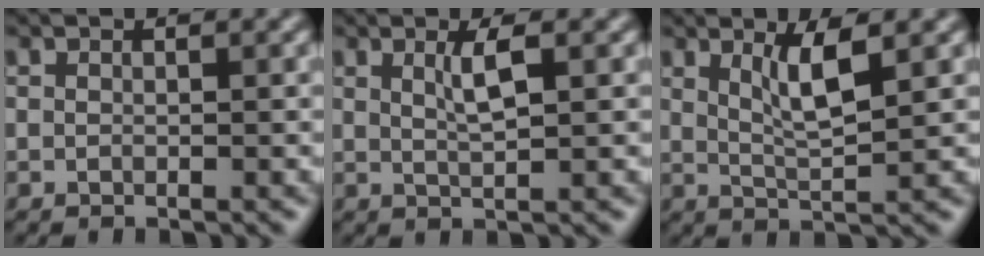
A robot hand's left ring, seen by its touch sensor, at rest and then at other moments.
{"total": 2.3, "force": [0.8, 0.5, 2.1], "torque": [-0.036, -0.001, 0.013]}
{"total": 3.3, "force": [1.4, 0.7, 2.9], "torque": [-0.052, -0.006, 0.029]}